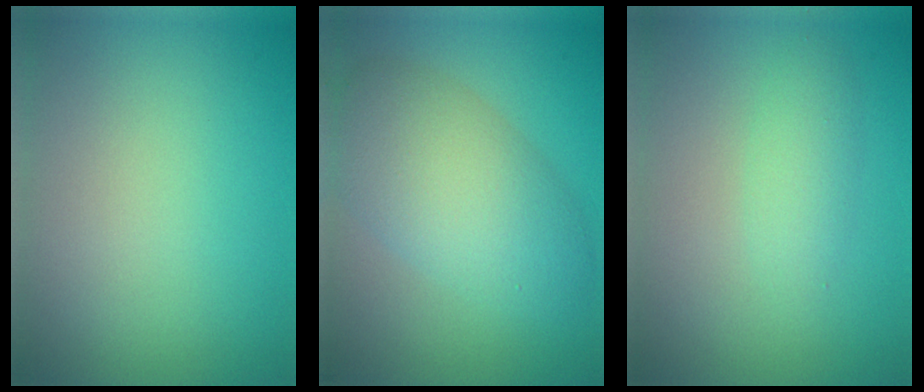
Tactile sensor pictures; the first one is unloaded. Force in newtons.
{"total": 7.4, "press": 7.4, "slide": 0.3}
{"total": 2.0, "press": 2.0, "slide": 0.0}